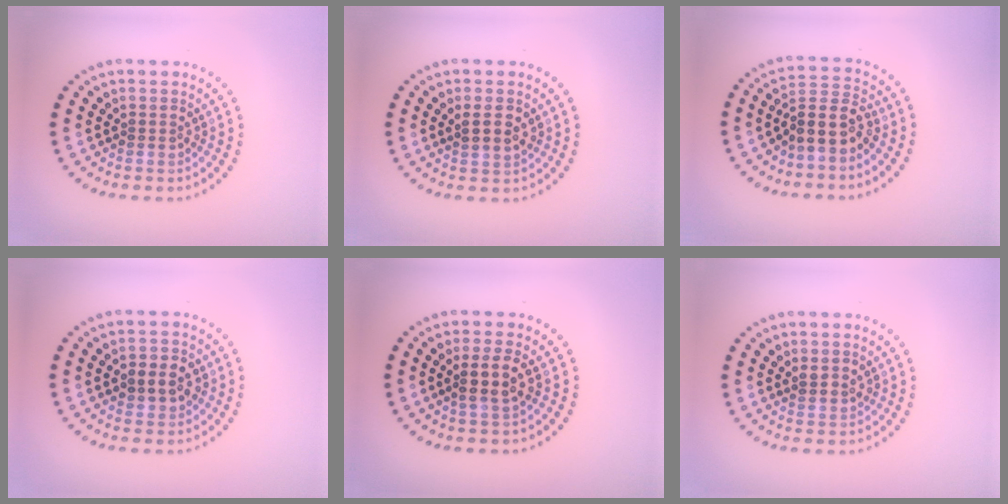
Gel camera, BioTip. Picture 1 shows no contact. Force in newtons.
{"total": 1.7, "press": 1.5, "slide": 0.6}
{"total": 3.6, "press": 3.1, "slide": 1.9}
{"total": 3.0, "press": 2.9, "slide": 0.6}
{"total": 2.7, "press": 2.5, "slide": 1.0}
{"total": 1.1, "press": 0.8, "slide": 0.8}